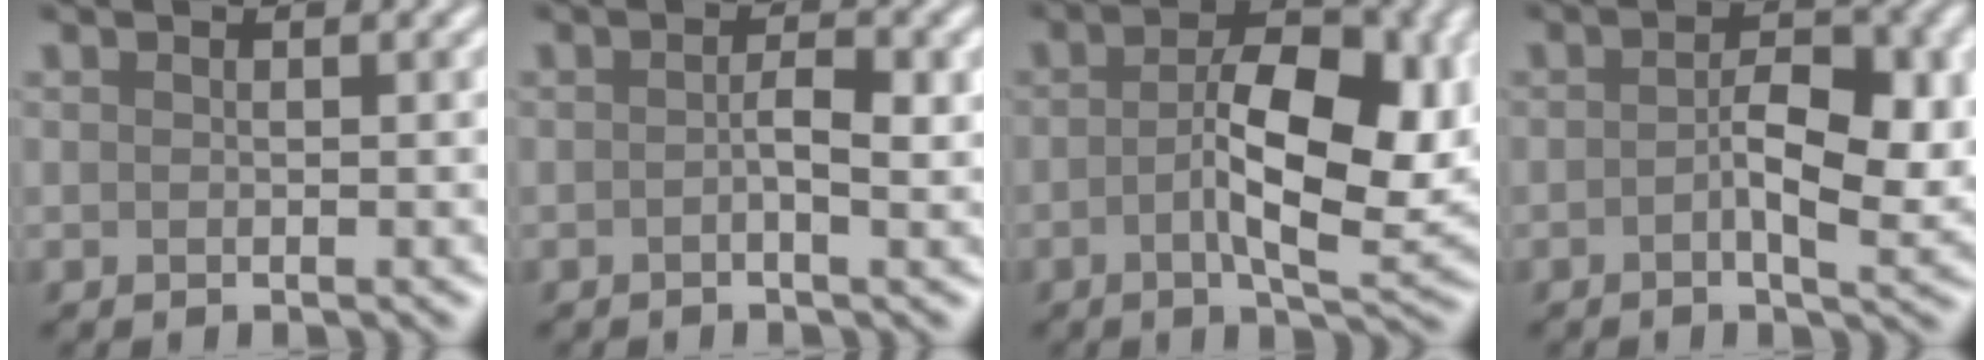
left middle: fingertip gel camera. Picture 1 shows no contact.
{"total": 2.0, "force": [-0.3, 0.5, 1.9], "torque": [-0.034, 0.000, -0.007]}
{"total": 9.1, "force": [-0.5, 3.7, 8.3], "torque": [-0.129, 0.000, -0.012]}
{"total": 5.3, "force": [-0.3, 2.3, 4.8], "torque": [-0.078, -0.005, -0.008]}